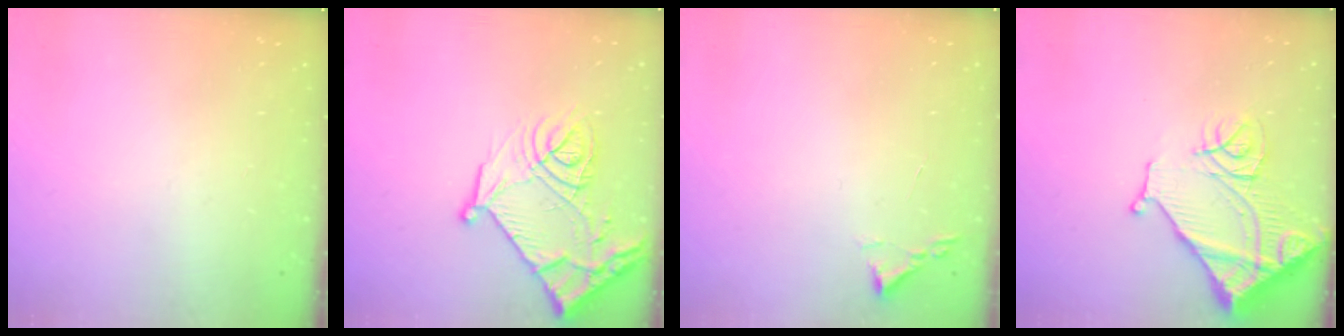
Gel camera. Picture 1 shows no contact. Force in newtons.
{"total": 16.3, "press": 16.3, "slide": 1.8}
{"total": 1.8, "press": 1.7, "slide": 0.2}
{"total": 16.3, "press": 16.2, "slide": 1.9}